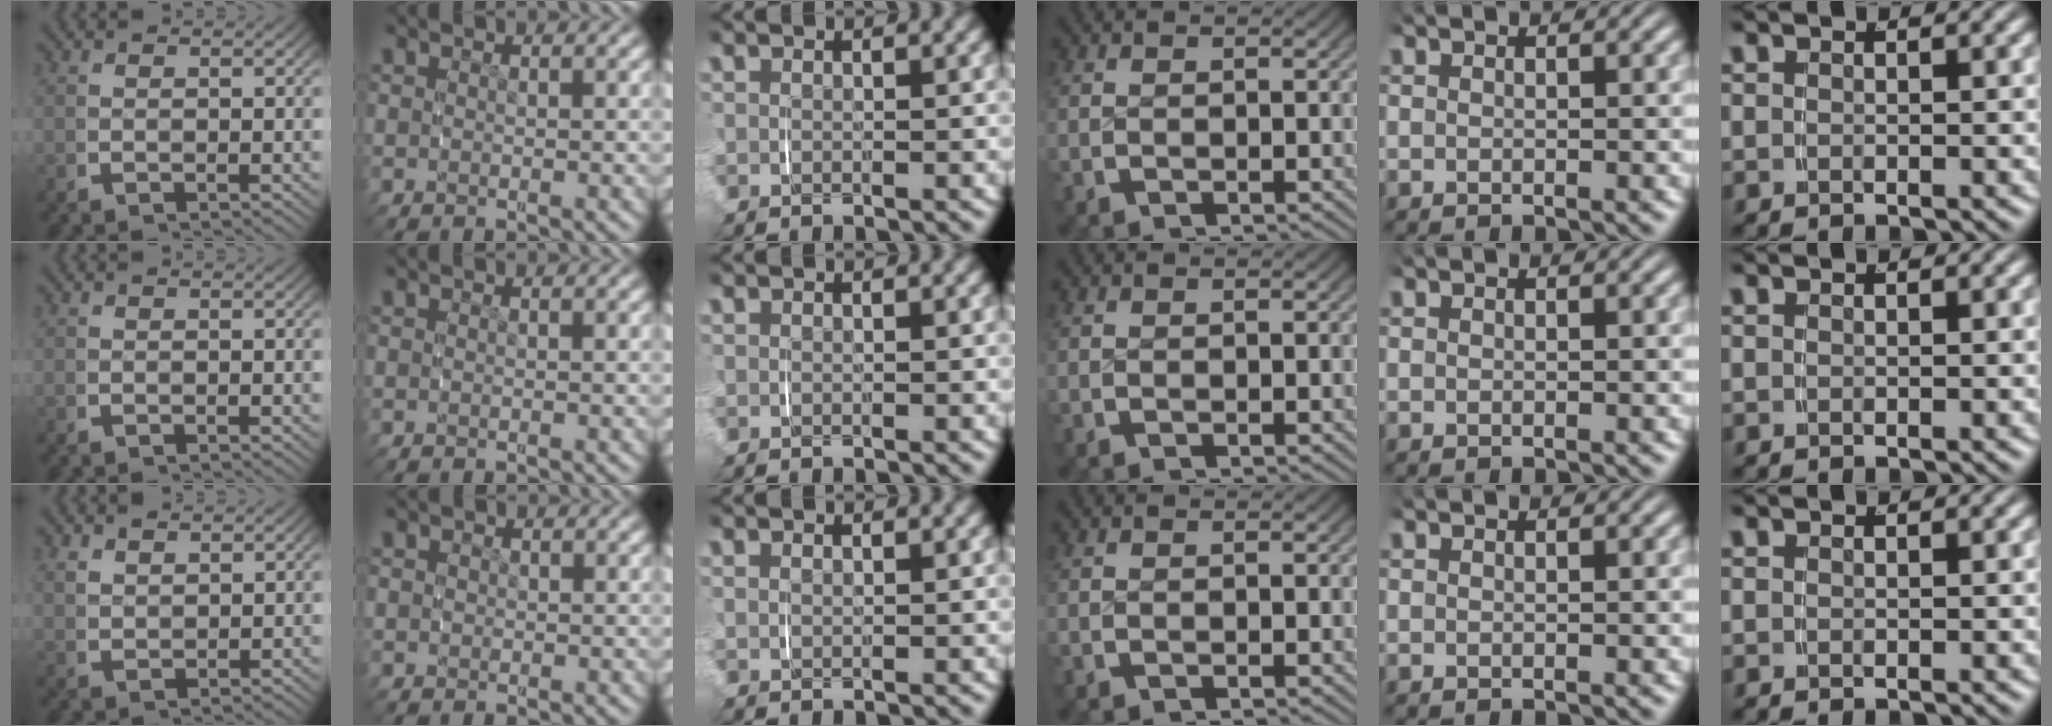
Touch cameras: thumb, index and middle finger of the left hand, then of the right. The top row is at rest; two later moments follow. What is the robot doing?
{"motion": "lift_and_place", "object": "scarf"}